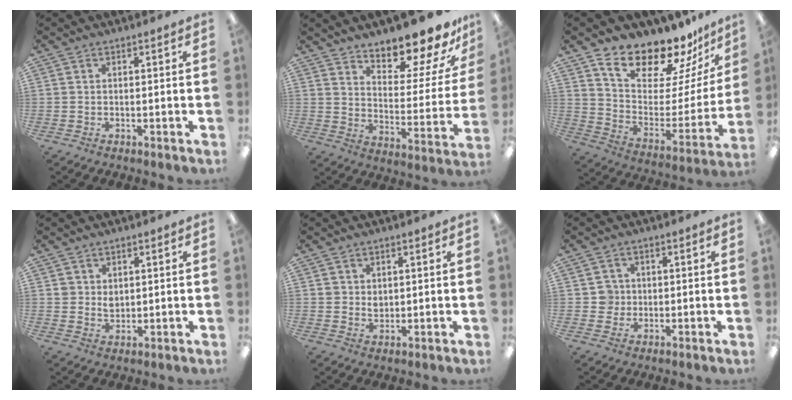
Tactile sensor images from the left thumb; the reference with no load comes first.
{"total": 14.0, "force": [12.9, 3.0, 4.6], "torque": [-0.072, -0.116, 0.217]}
{"total": 17.9, "force": [16.0, 5.8, 5.8], "torque": [-0.107, -0.134, 0.281]}
{"total": 2.8, "force": [1.5, 2.3, 0.7], "torque": [-0.003, -0.002, 0.025]}
{"total": 2.1, "force": [1.1, 1.8, 0.6], "torque": [0.002, -0.003, 0.016]}
{"total": 3.5, "force": [0.3, 3.4, 0.4], "torque": [0.001, 0.000, 0.000]}